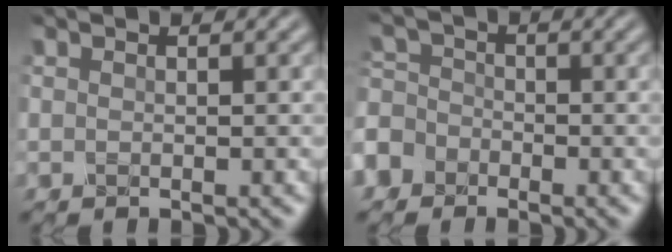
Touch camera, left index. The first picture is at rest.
{"total": 4.9, "force": [-3.2, 3.6, 1.1], "torque": [-0.016, -0.005, -0.061]}